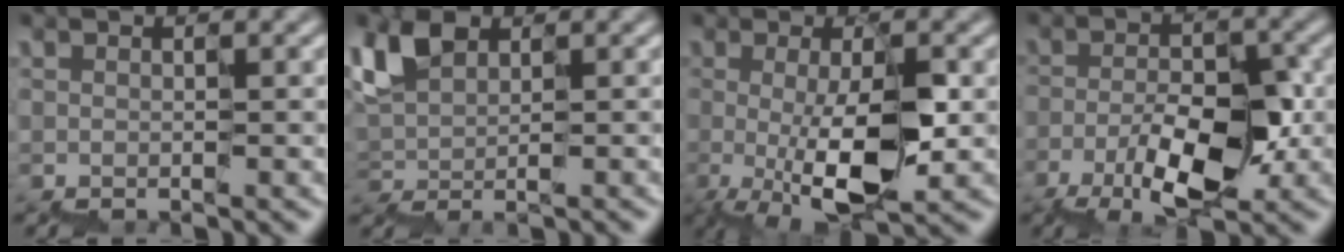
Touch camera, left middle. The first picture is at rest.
{"total": 4.1, "force": [1.3, 2.3, 3.1], "torque": [-0.061, 0.012, 0.017]}
{"total": 6.0, "force": [-0.7, 1.5, 5.8], "torque": [-0.101, -0.003, -0.008]}
{"total": 5.6, "force": [-2.4, 2.5, 4.4], "torque": [-0.072, 0.007, -0.041]}